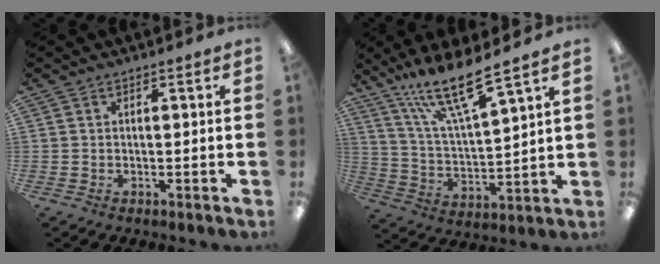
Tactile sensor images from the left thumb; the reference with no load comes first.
{"total": 15.5, "force": [11.9, 2.5, 9.5], "torque": [-0.189, -0.064, 0.202]}